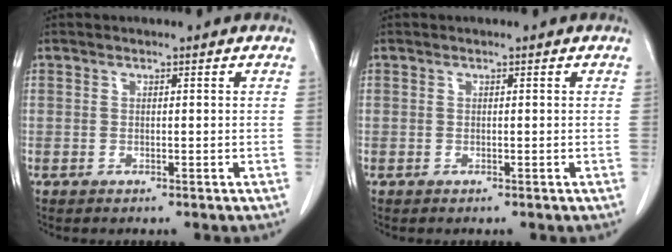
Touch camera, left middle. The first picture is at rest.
{"total": 0.0}